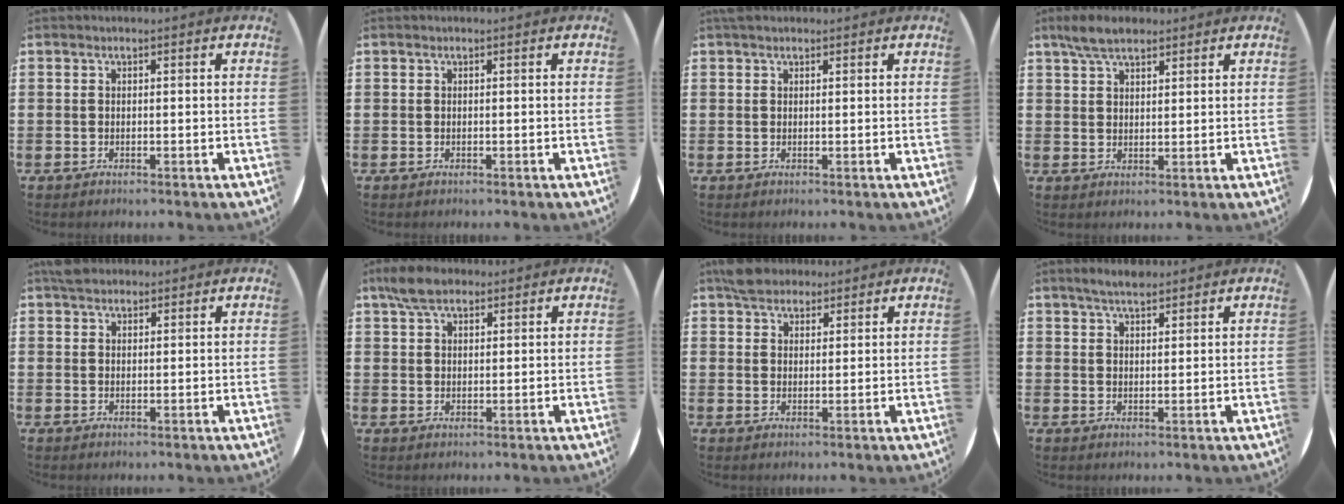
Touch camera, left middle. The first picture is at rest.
{"total": 0.0}
{"total": 0.8, "force": [0.7, 0.4, 0.1], "torque": [0.003, -0.001, 0.011]}
{"total": 4.7, "force": [3.8, 1.8, 2.2], "torque": [-0.043, -0.003, 0.070]}
{"total": 2.2, "force": [2.0, 0.9, 0.4], "torque": [-0.003, 0.004, 0.037]}
{"total": 4.6, "force": [3.5, 2.1, 2.0], "torque": [-0.040, 0.003, 0.065]}
{"total": 3.7, "force": [3.2, 1.7, 0.5], "torque": [-0.004, -0.001, 0.060]}
{"total": 3.2, "force": [2.9, 0.8, 1.3], "torque": [-0.022, -0.003, 0.050]}